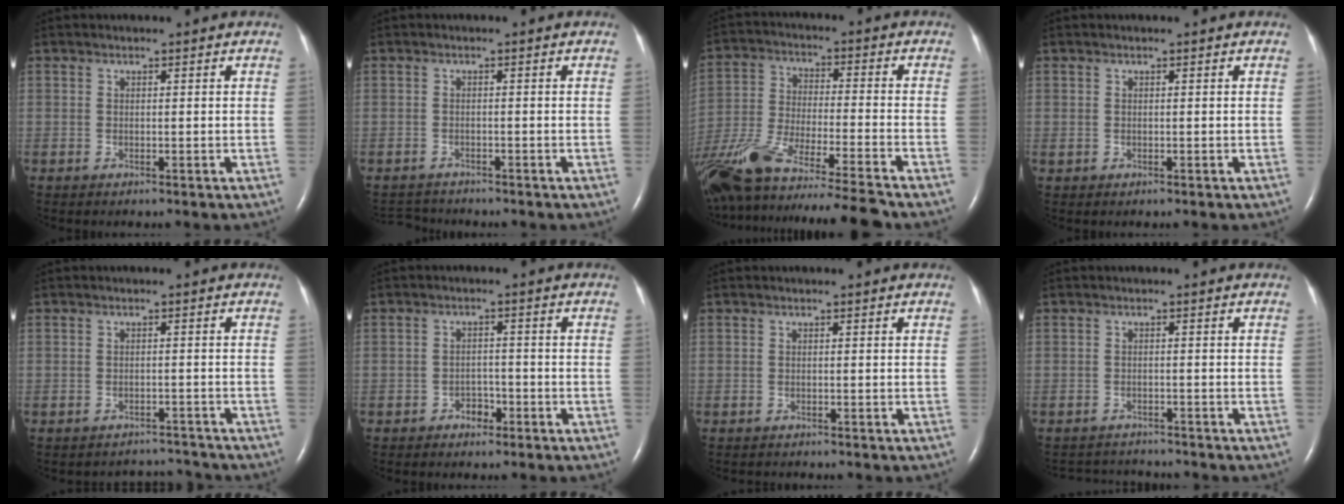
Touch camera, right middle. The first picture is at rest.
{"total": 2.5, "force": [-2.5, 0.4, -0.4], "torque": [0.002, -0.013, -0.041]}
{"total": 22.9, "force": [-19.7, -0.8, 11.7], "torque": [-0.225, -0.057, -0.336]}
{"total": 0.0}
{"total": 3.9, "force": [-3.6, 0.3, -1.4], "torque": [0.018, 0.009, -0.048]}
{"total": 2.3, "force": [-1.5, 1.5, 0.9], "torque": [-0.011, 0.007, -0.025]}
{"total": 0.8, "force": [-0.8, 0.1, 0.1], "torque": [-0.004, -0.002, -0.011]}
{"total": 4.6, "force": [-4.6, 0.3, -0.2], "torque": [0.001, 0.002, -0.068]}